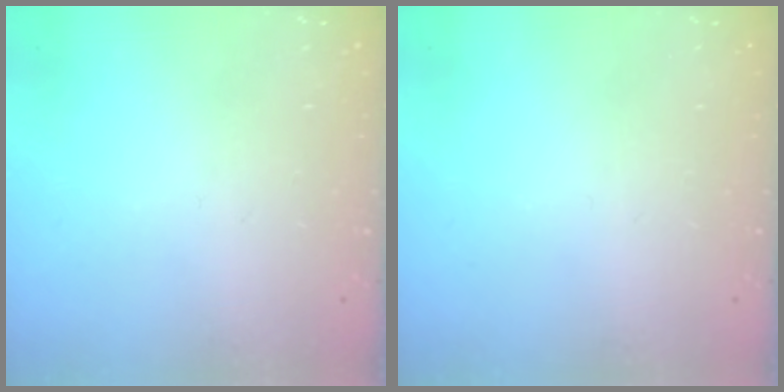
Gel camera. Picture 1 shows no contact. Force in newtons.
{"total": 0.0}